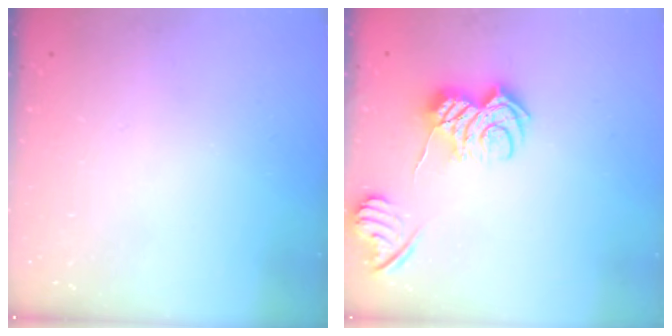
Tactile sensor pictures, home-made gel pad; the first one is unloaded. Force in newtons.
{"total": 8.9, "press": 8.9, "slide": 0.9}